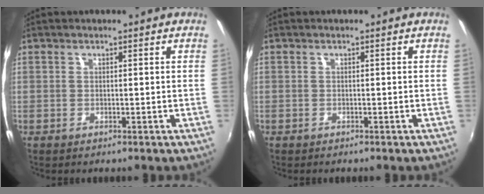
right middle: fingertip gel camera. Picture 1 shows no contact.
{"total": 0.5, "force": [-0.4, 0.4, 0.0], "torque": [0.000, 0.000, -0.008]}